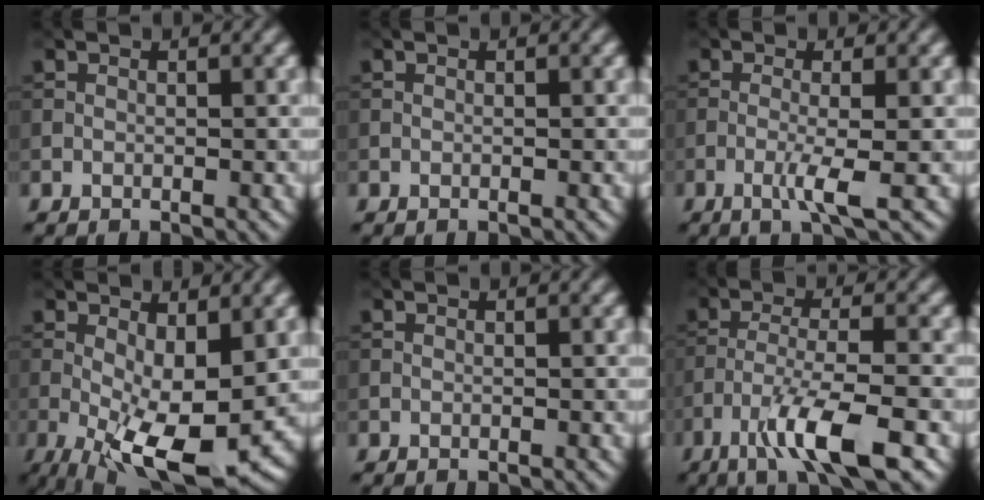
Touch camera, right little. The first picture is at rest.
{"total": 0.0}
{"total": 2.9, "force": [-1.0, 0.2, 2.7], "torque": [-0.052, 0.002, -0.026]}
{"total": 10.5, "force": [-2.3, 4.0, 9.4], "torque": [-0.168, -0.016, -0.034]}
{"total": 0.0}
{"total": 7.1, "force": [-4.1, 1.3, 5.7], "torque": [-0.105, -0.001, -0.080]}